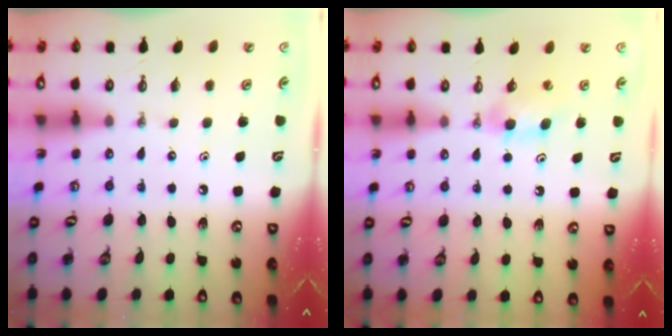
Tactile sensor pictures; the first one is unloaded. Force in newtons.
{"total": 5.9, "press": 5.8, "slide": 1.0}